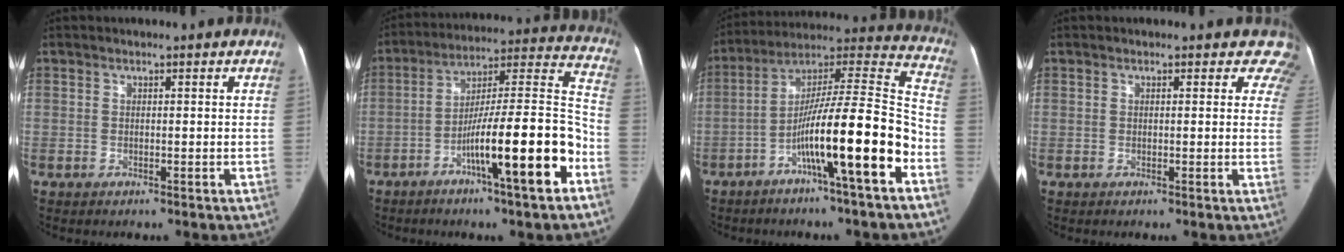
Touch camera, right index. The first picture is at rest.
{"total": 17.9, "force": [-8.0, 0.5, 16.0], "torque": [-0.236, 0.009, -0.127]}
{"total": 18.4, "force": [-7.5, 0.2, 16.8], "torque": [-0.271, 0.014, -0.126]}
{"total": 3.7, "force": [2.9, 2.3, 0.6], "torque": [0.028, -0.007, 0.002]}